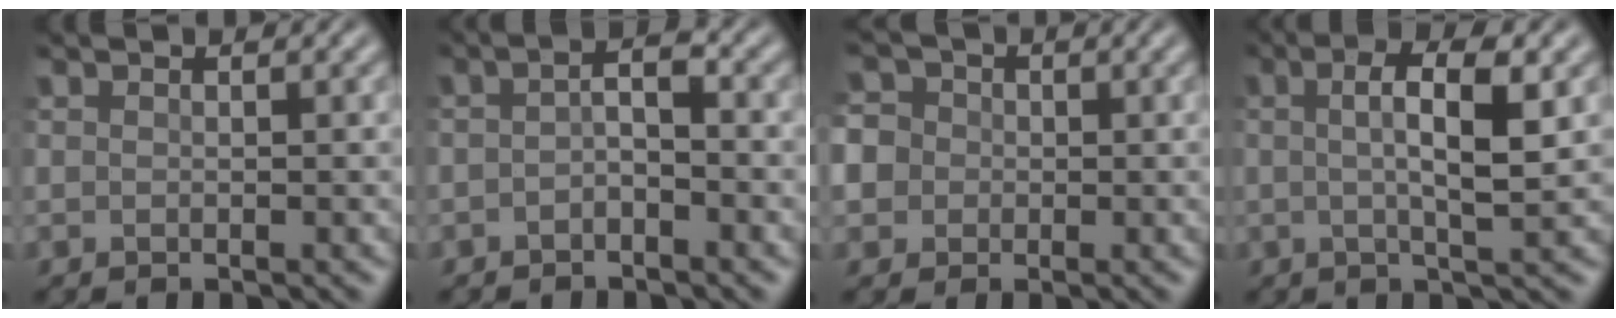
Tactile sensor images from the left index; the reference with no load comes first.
{"total": 2.0, "force": [-1.0, 0.7, 1.6], "torque": [-0.032, 0.005, -0.025]}
{"total": 6.5, "force": [0.8, 5.9, 2.6], "torque": [-0.059, 0.030, -0.013]}
{"total": 5.2, "force": [0.7, 1.2, 5.0], "torque": [-0.081, 0.006, 0.007]}